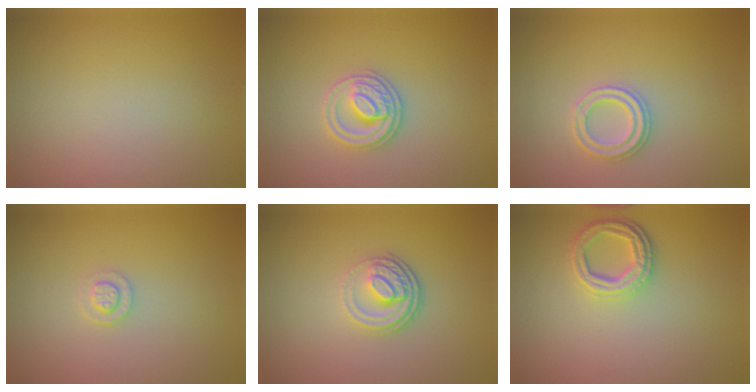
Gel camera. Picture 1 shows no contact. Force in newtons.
{"total": 3.0, "press": 2.8, "slide": 0.9}
{"total": 2.2, "press": 2.1, "slide": 0.6}
{"total": 1.3, "press": 1.2, "slide": 0.3}
{"total": 3.6, "press": 2.6, "slide": 2.6}
{"total": 3.6, "press": 2.8, "slide": 2.3}